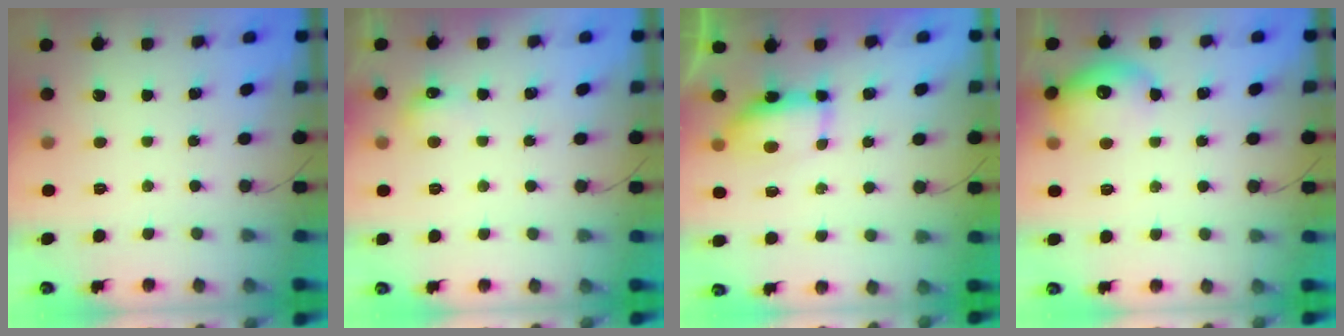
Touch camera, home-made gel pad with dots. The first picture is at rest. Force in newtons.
{"total": 5.4, "press": 5.2, "slide": 1.5}
{"total": 11.1, "press": 8.6, "slide": 7.1}
{"total": 15.0, "press": 14.9, "slide": 1.2}